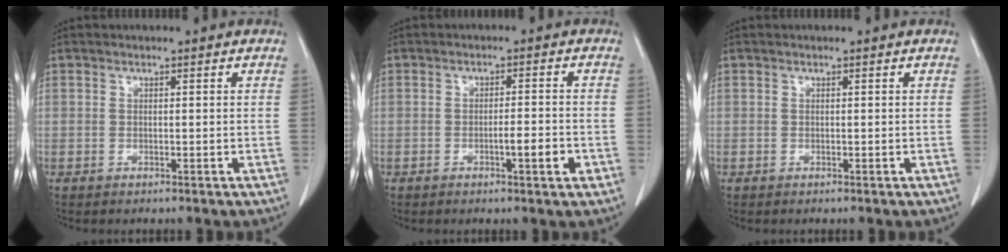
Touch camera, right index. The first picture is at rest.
{"total": 3.7, "force": [-1.4, 0.3, 3.4], "torque": [-0.051, 0.000, -0.020]}
{"total": 0.0}